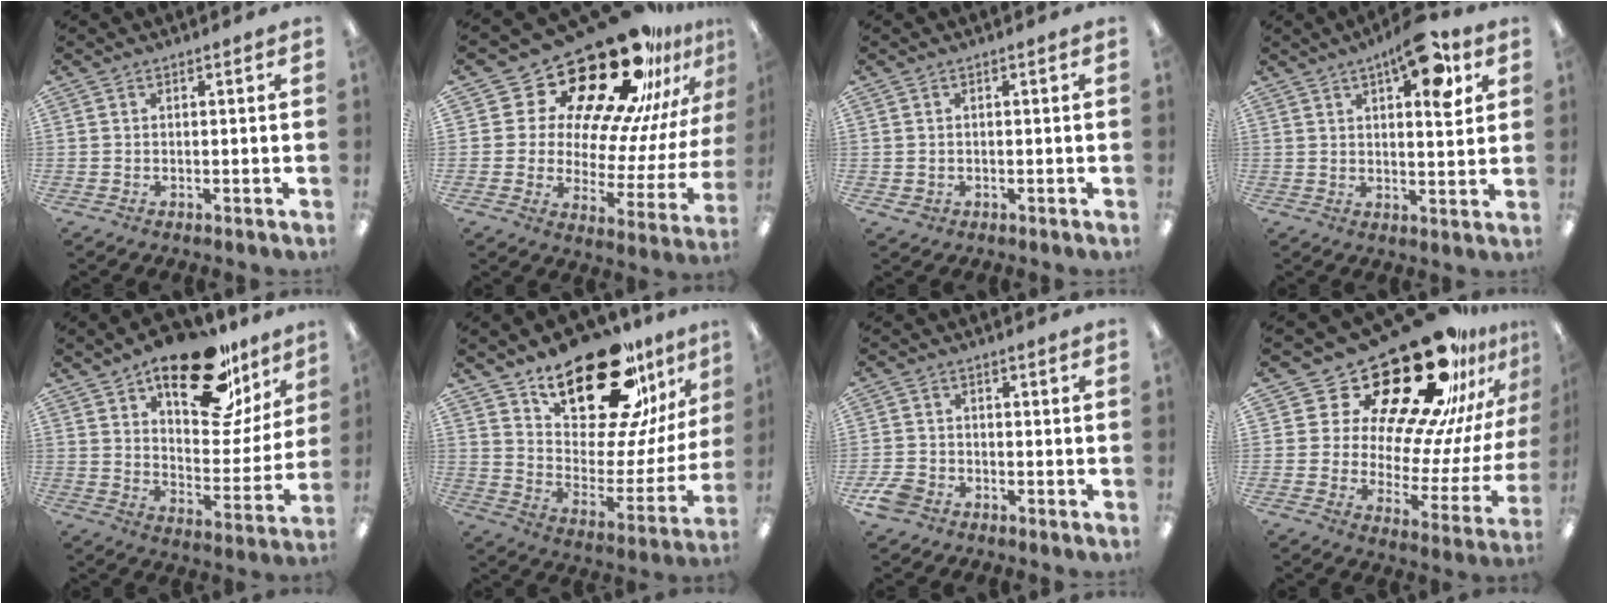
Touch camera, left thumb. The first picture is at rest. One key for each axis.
{"total": 26.5, "fx": 20.7, "fy": 10.8, "fz": 12.5, "tx": -0.186, "ty": -0.163, "tz": 0.356}
{"total": 1.1, "fx": -0.2, "fy": 1.1, "fz": 0.0, "tx": -0.001, "ty": 0.002, "tz": -0.007}
{"total": 11.9, "fx": 6.7, "fy": 4.3, "fz": 8.9, "tx": -0.109, "ty": -0.037, "tz": 0.104}
{"total": 24.0, "fx": 15.9, "fy": 11.0, "fz": 14.3, "tx": -0.195, "ty": -0.094, "tz": 0.262}
{"total": 25.1, "fx": 19.2, "fy": 9.5, "fz": 13.0, "tx": -0.190, "ty": -0.140, "tz": 0.324}
{"total": 4.7, "fx": -3.2, "fy": 3.1, "fz": 1.7, "tx": -0.039, "ty": 0.011, "tz": -0.060}
{"total": 28.6, "fx": 22.2, "fy": 11.1, "fz": 14.3, "tx": -0.209, "ty": -0.178, "tz": 0.385}